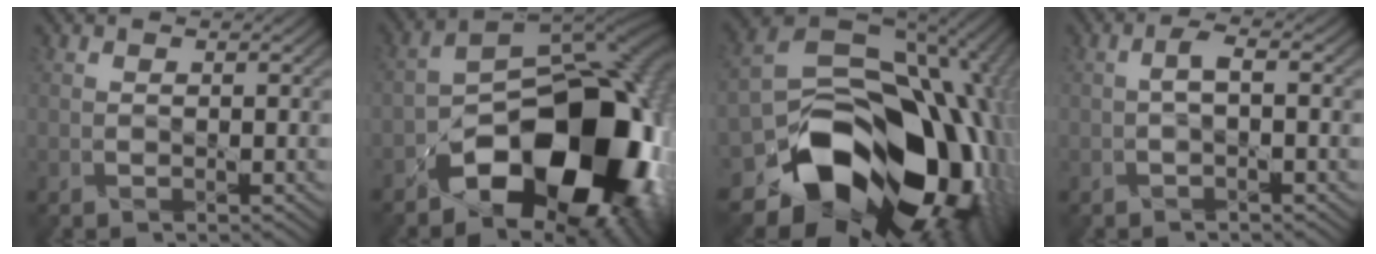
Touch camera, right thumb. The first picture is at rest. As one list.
[{"total": 18.6, "force": [-7.7, 10.7, 13.2], "torque": [-0.170, -0.027, -0.114]}, {"total": 20.3, "force": [-7.4, 14.8, 11.8], "torque": [-0.220, -0.054, -0.105]}, {"total": 1.3, "force": [-0.4, 0.1, 1.2], "torque": [-0.029, 0.008, -0.007]}]